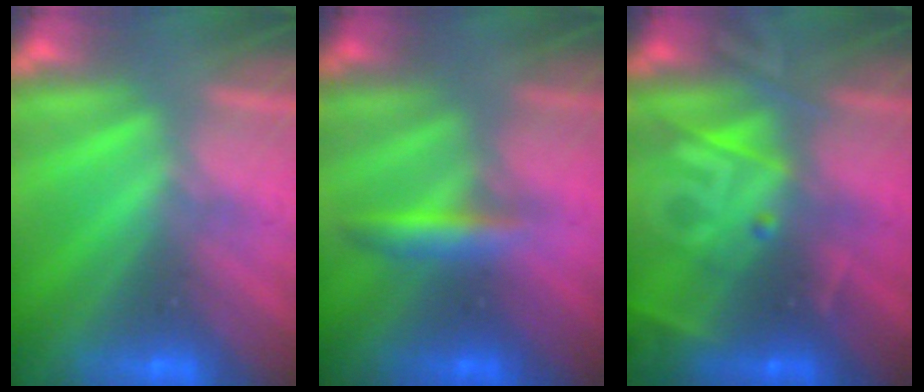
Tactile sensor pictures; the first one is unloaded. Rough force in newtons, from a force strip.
{"total": 2.9}
{"total": 2.8}